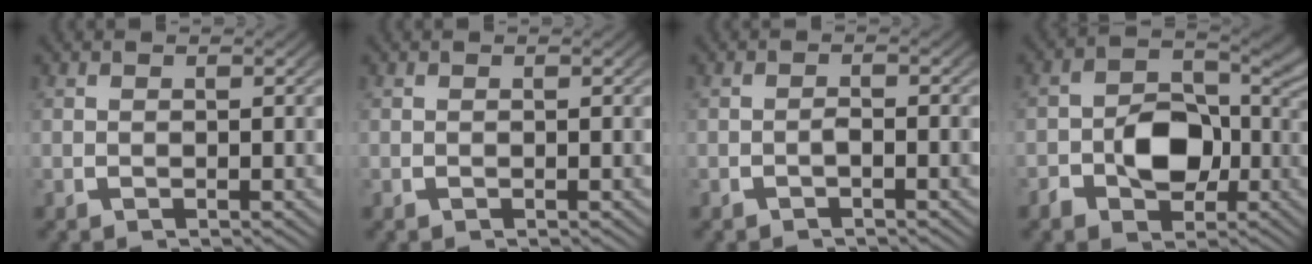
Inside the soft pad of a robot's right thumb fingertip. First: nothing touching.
{"total": 0.0}
{"total": 1.0, "force": [-0.7, 0.1, 0.7], "torque": [-0.016, 0.000, -0.012]}
{"total": 7.0, "force": [-1.1, 5.0, 4.8], "torque": [-0.070, -0.019, -0.016]}